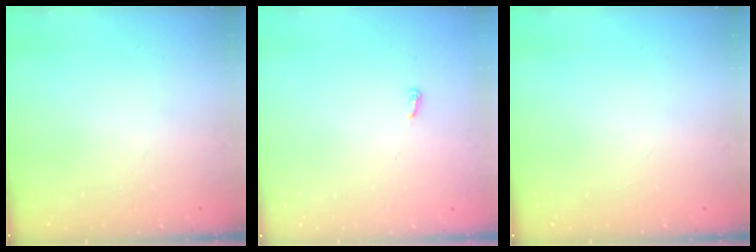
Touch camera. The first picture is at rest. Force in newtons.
{"total": 2.9, "press": 2.9, "slide": 0.3}
{"total": 0.0}